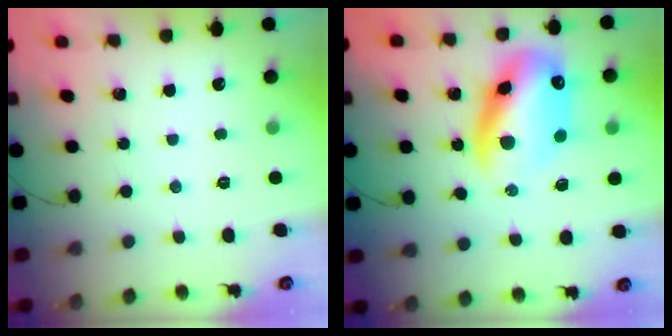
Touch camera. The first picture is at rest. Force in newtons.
{"total": 16.2, "press": 15.6, "slide": 4.4}